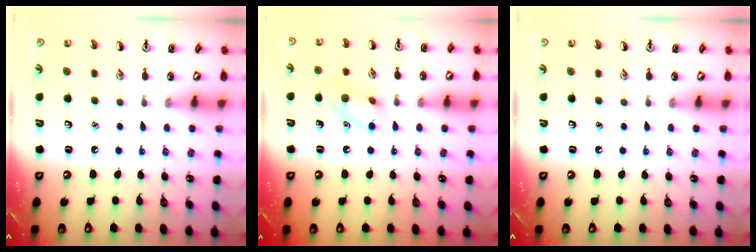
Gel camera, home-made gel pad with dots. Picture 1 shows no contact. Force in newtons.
{"total": 9.5, "press": 9.4, "slide": 1.5}
{"total": 0.0}